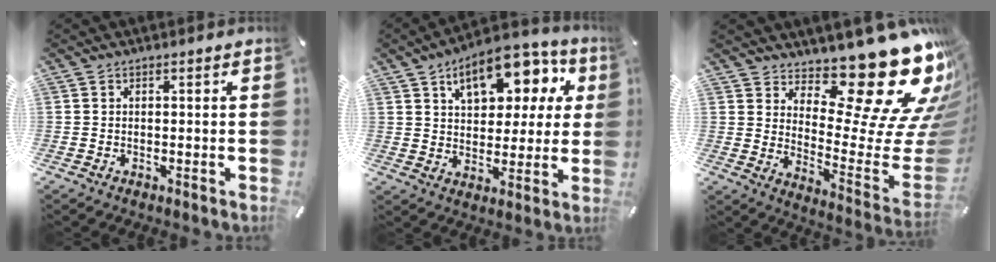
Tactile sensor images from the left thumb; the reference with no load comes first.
{"total": 15.2, "force": [7.4, 8.8, 9.8], "torque": [-0.148, -0.027, 0.128]}
{"total": 25.3, "force": [17.6, 8.5, 16.1], "torque": [-0.177, -0.147, 0.280]}